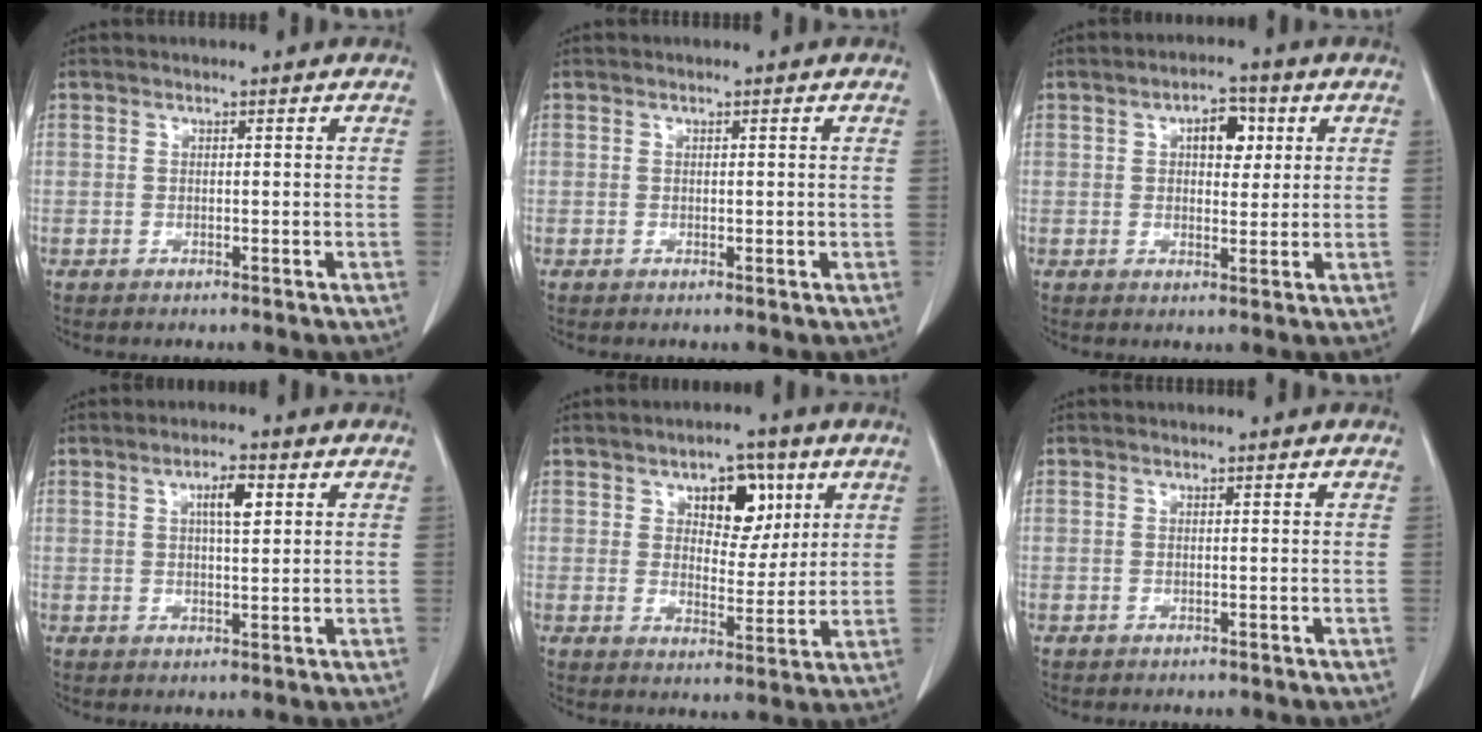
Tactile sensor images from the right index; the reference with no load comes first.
{"total": 0.5, "force": [0.1, 0.4, 0.4], "torque": [-0.002, -0.001, 0.005]}
{"total": 5.2, "force": [1.7, 2.7, 4.1], "torque": [-0.061, 0.012, 0.026]}
{"total": 4.1, "force": [1.5, 0.9, 3.7], "torque": [-0.063, 0.002, 0.024]}
{"total": 8.0, "force": [3.6, 4.4, 5.6], "torque": [-0.073, 0.012, 0.057]}
{"total": 1.4, "force": [-1.1, 0.8, 0.2], "torque": [-0.006, 0.005, -0.013]}